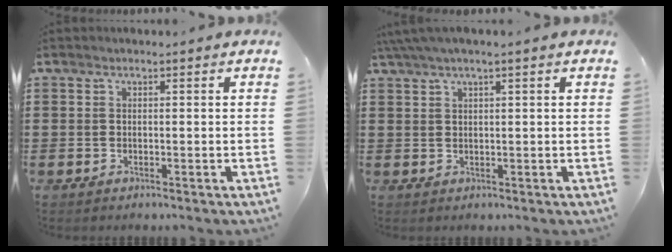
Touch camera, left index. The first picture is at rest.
{"total": 2.5, "force": [1.4, 0.1, 2.0], "torque": [-0.040, 0.001, 0.025]}